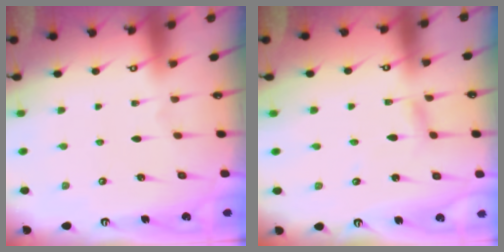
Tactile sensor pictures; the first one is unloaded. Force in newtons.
{"total": 2.7, "press": 2.7, "slide": 0.1}